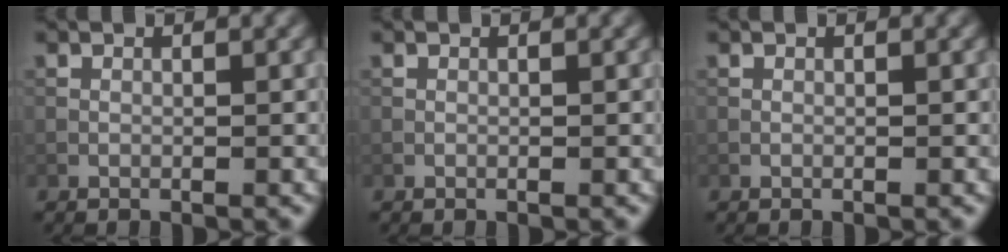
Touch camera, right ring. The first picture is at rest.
{"total": 0.0}
{"total": 0.0}